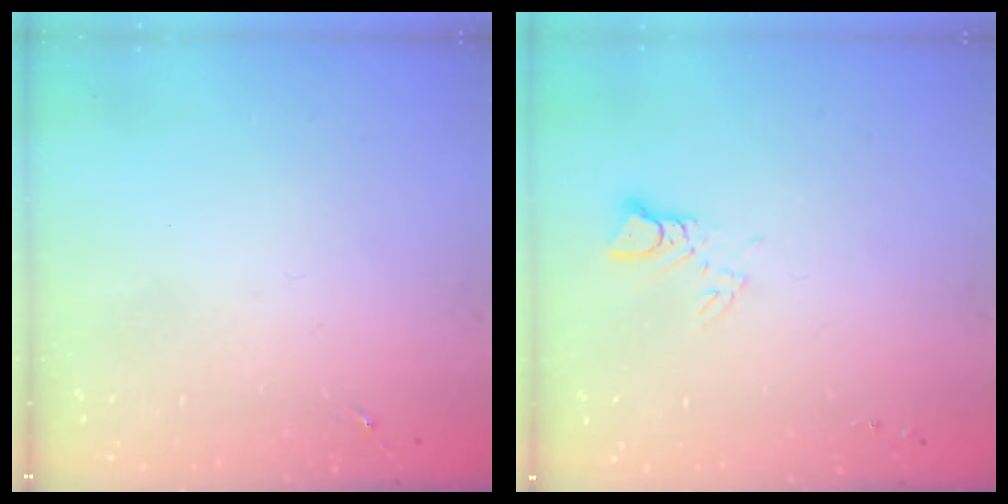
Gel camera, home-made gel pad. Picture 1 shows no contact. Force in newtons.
{"total": 3.0, "press": 3.0, "slide": 0.3}